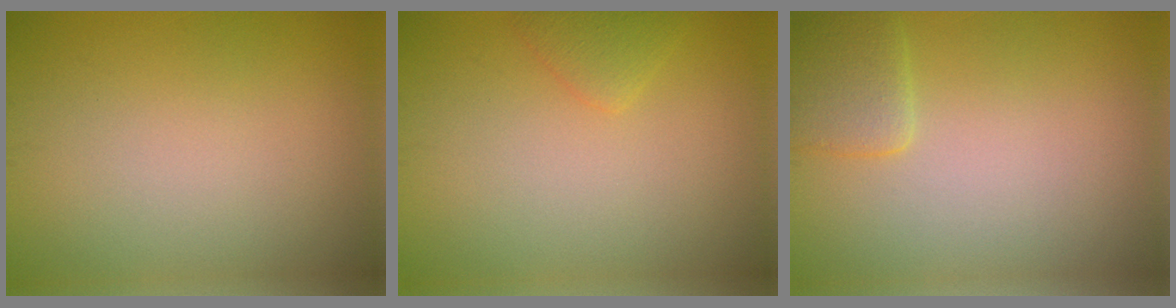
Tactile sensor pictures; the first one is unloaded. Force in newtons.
{"total": 1.5, "press": 1.5, "slide": 0.1}
{"total": 2.4, "press": 2.4, "slide": 0.2}